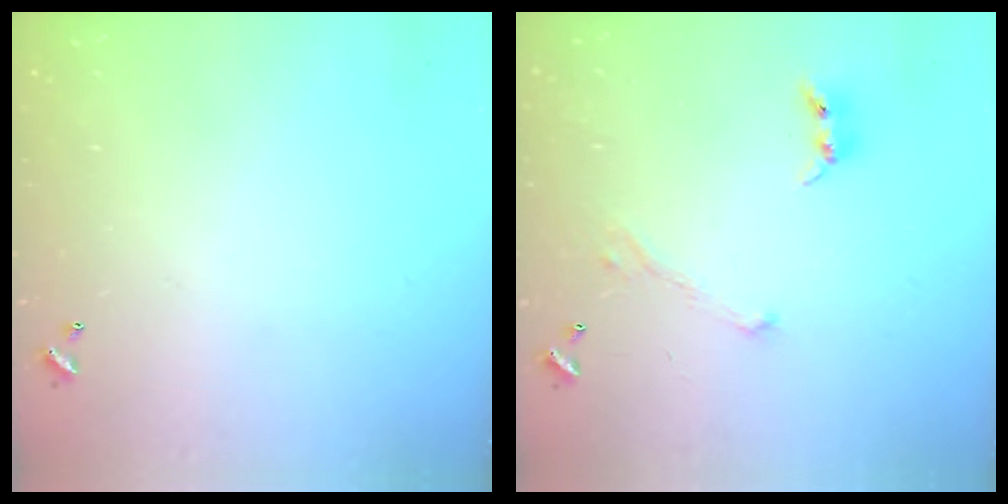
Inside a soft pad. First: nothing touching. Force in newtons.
{"total": 1.8, "press": 1.6, "slide": 0.9}